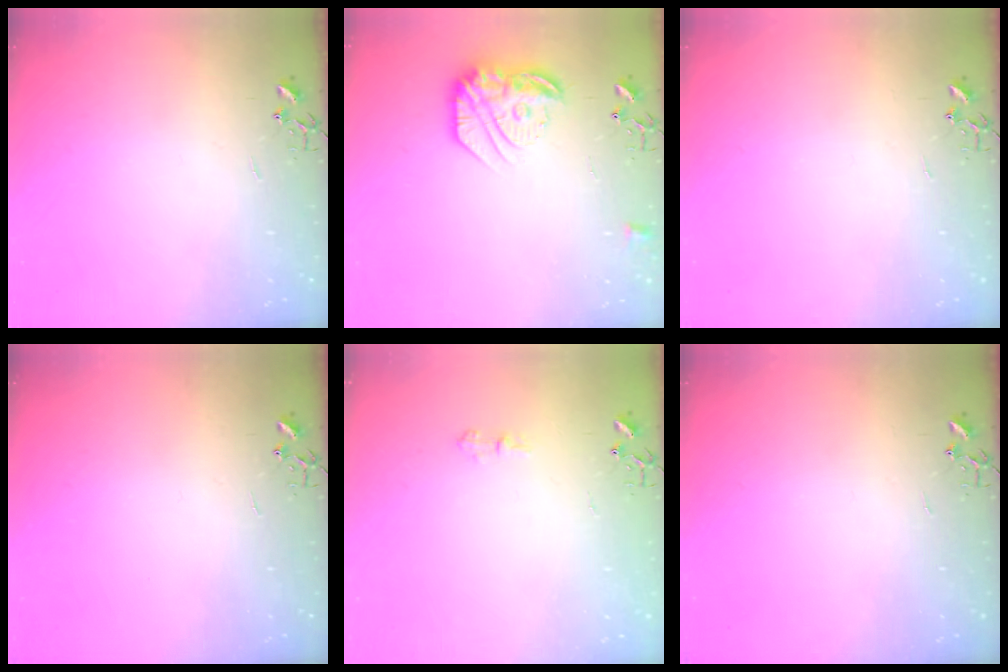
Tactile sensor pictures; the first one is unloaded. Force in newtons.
{"total": 18.3, "press": 18.2, "slide": 1.3}
{"total": 0.0}
{"total": 0.0}
{"total": 6.1, "press": 6.1, "slide": 0.6}
{"total": 0.0}